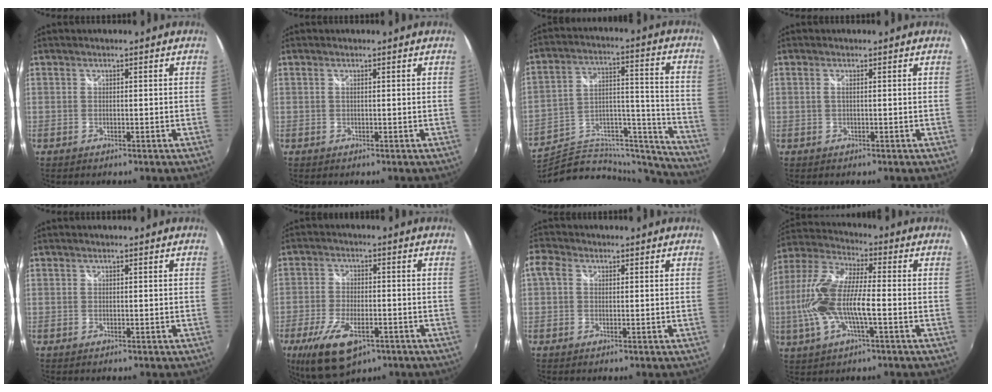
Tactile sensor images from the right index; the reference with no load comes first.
{"total": 0.0}
{"total": 24.3, "force": [-20.3, 9.8, 9.0], "torque": [-0.136, 0.054, -0.280]}
{"total": 0.7, "force": [-0.1, -0.1, 0.7], "torque": [-0.013, 0.001, -0.003]}
{"total": 0.0}
{"total": 13.0, "force": [-7.0, 5.7, 9.4], "torque": [-0.207, -0.035, -0.118]}
{"total": 2.9, "force": [0.3, 2.4, 1.7], "torque": [-0.037, 0.010, -0.001]}
{"total": 15.1, "force": [-2.6, 4.5, 14.2], "torque": [-0.298, 0.001, -0.054]}